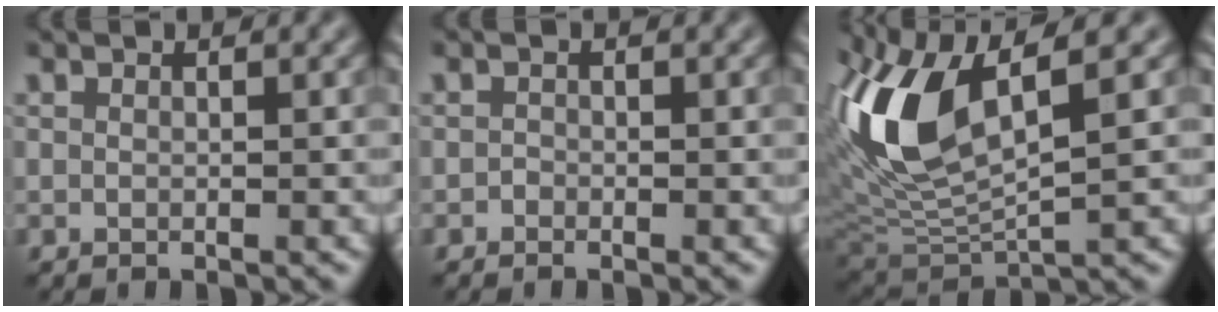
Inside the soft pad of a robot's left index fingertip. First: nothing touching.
{"total": 0.5, "force": [-0.4, 0.4, 0.1], "torque": [0.000, -0.002, -0.008]}
{"total": 10.1, "force": [3.1, 4.3, 8.6], "torque": [-0.193, 0.001, 0.061]}